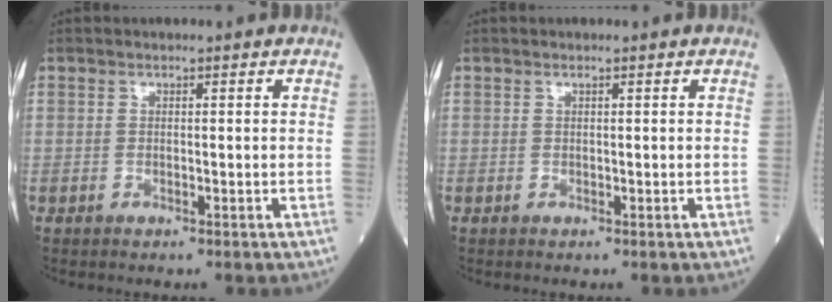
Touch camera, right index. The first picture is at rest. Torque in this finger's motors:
{"motor_torque": [-0.17, 0.07, 0.10, 0.02]}